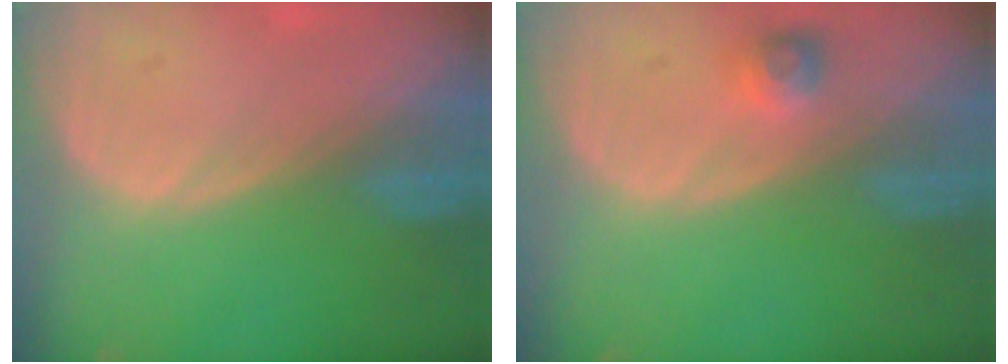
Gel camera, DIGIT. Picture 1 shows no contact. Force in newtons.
{"total": 2.2, "press": 2.2, "slide": 0.4}